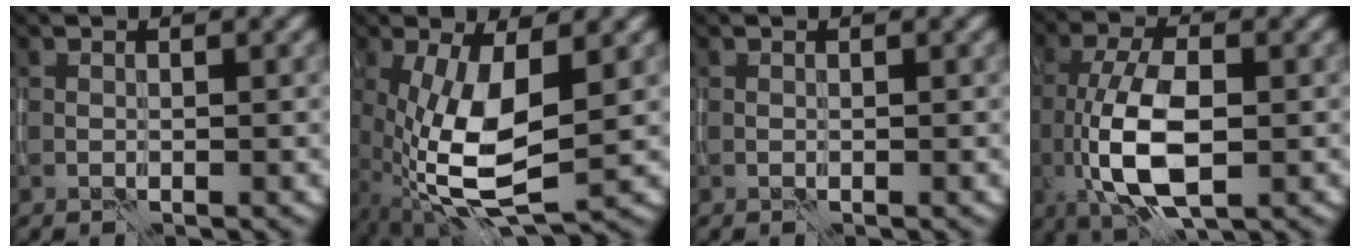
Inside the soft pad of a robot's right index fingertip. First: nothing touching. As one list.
[{"total": 9.0, "force": [-1.0, 3.4, 8.3], "torque": [-0.182, -0.016, -0.018]}, {"total": 0.0}, {"total": 8.2, "force": [-1.2, 3.7, 7.2], "torque": [-0.155, -0.007, -0.021]}]